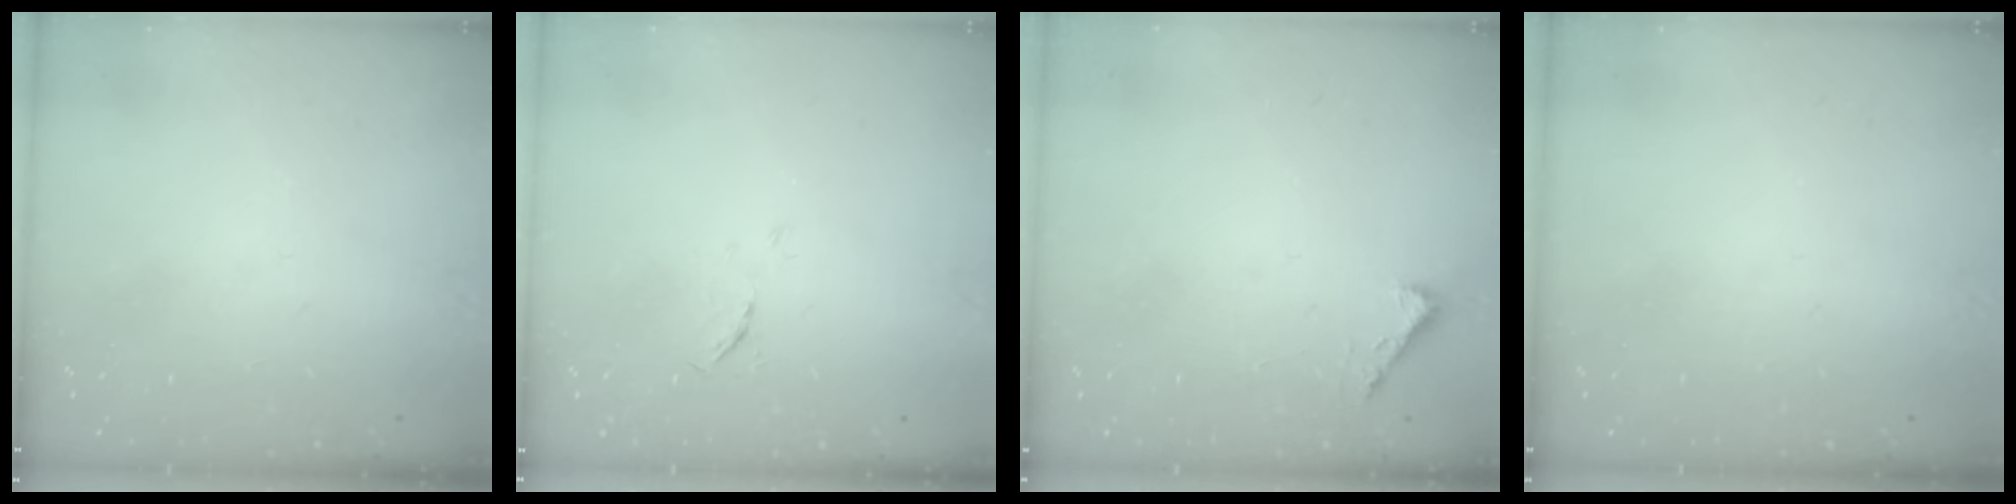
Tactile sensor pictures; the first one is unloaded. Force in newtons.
{"total": 3.9, "press": 3.8, "slide": 0.7}
{"total": 2.3, "press": 2.3, "slide": 0.3}
{"total": 0.0}